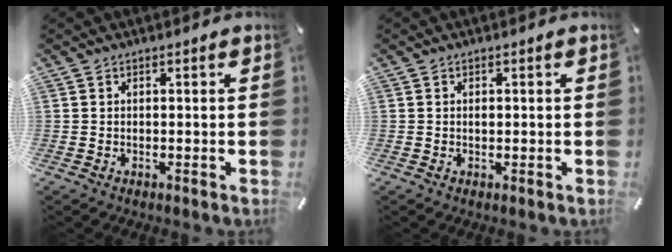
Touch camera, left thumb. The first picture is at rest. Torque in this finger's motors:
{"motor_torque": [-0.05, -0.11, 0.25, -0.03, 0.00]}